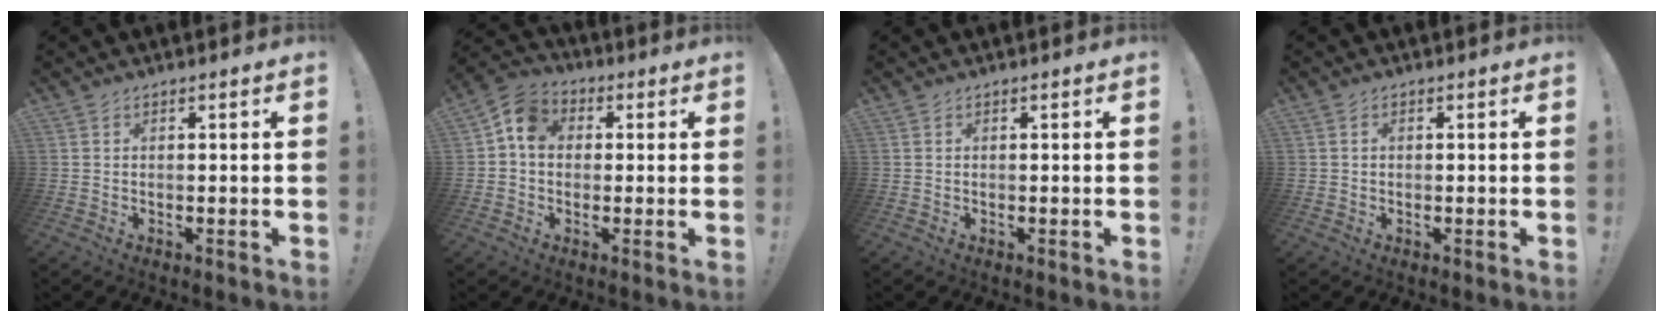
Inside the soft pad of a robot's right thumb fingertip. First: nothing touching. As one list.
[{"total": 8.2, "force": [1.1, 6.7, 4.5], "torque": [-0.066, 0.015, 0.025]}, {"total": 0.0}, {"total": 0.6, "force": [0.0, 0.5, 0.2], "torque": [-0.006, 0.004, 0.000]}]